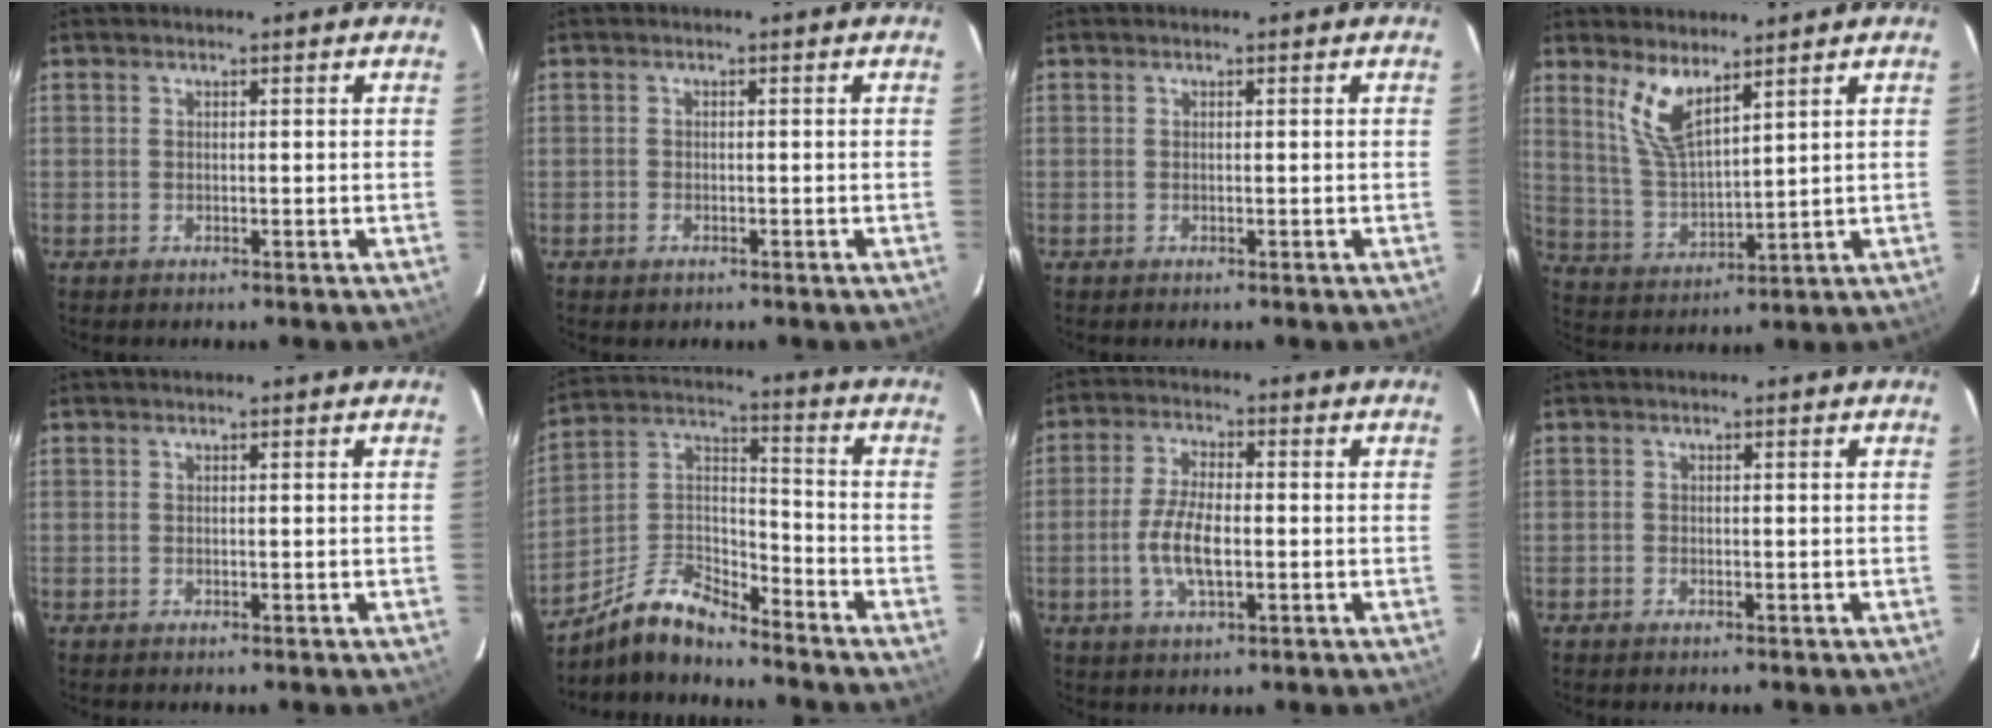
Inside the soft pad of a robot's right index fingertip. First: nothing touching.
{"total": 1.4, "force": [-0.9, 1.0, 0.4], "torque": [-0.008, 0.000, -0.013]}
{"total": 0.0}
{"total": 8.4, "force": [5.4, 2.6, 5.8], "torque": [-0.117, -0.006, 0.120]}
{"total": 0.0}
{"total": 7.3, "force": [-6.5, 2.0, 2.6], "torque": [-0.066, 0.033, -0.135]}
{"total": 7.9, "force": [-1.6, 3.2, 7.1], "torque": [-0.144, -0.001, -0.031]}
{"total": 0.6, "force": [-0.5, 0.3, 0.1], "torque": [-0.003, 0.000, -0.011]}